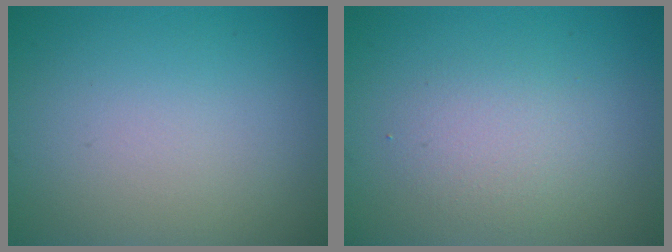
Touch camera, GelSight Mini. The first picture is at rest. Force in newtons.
{"total": 2.2, "press": 2.2, "slide": 0.1}